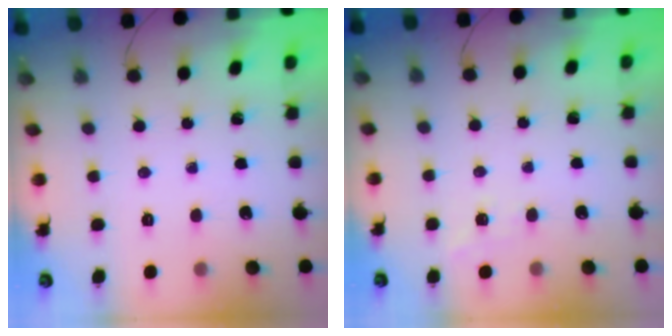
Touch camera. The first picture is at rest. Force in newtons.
{"total": 2.7, "press": 2.2, "slide": 1.6}